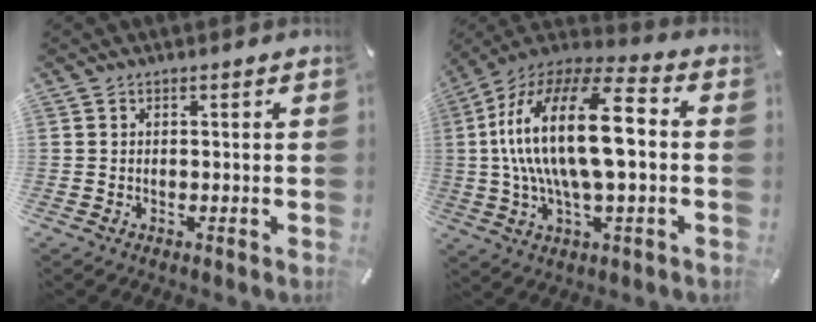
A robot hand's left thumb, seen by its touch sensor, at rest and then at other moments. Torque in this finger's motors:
{"motor_torque": [1.98, 3.03, 2.77, 0.00, 1.05]}